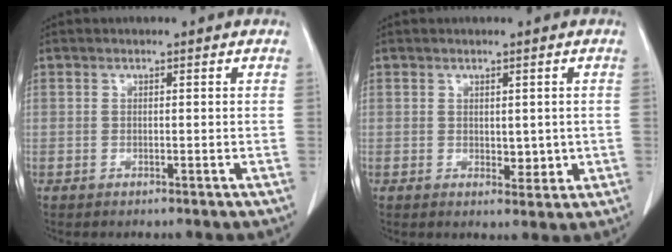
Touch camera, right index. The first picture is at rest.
{"total": 2.8, "force": [0.0, 1.7, 2.3], "torque": [-0.024, -0.005, 0.007]}